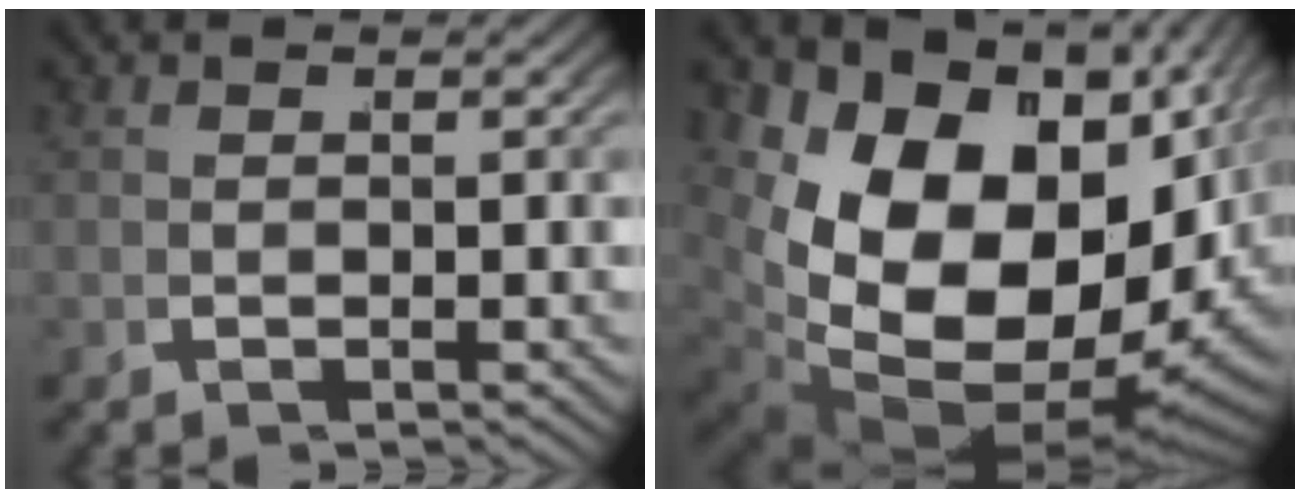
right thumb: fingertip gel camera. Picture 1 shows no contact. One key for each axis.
{"total": 24.9, "fx": -0.8, "fy": 16.6, "fz": 18.5, "tx": -0.341, "ty": -0.048, "tz": 0.005}